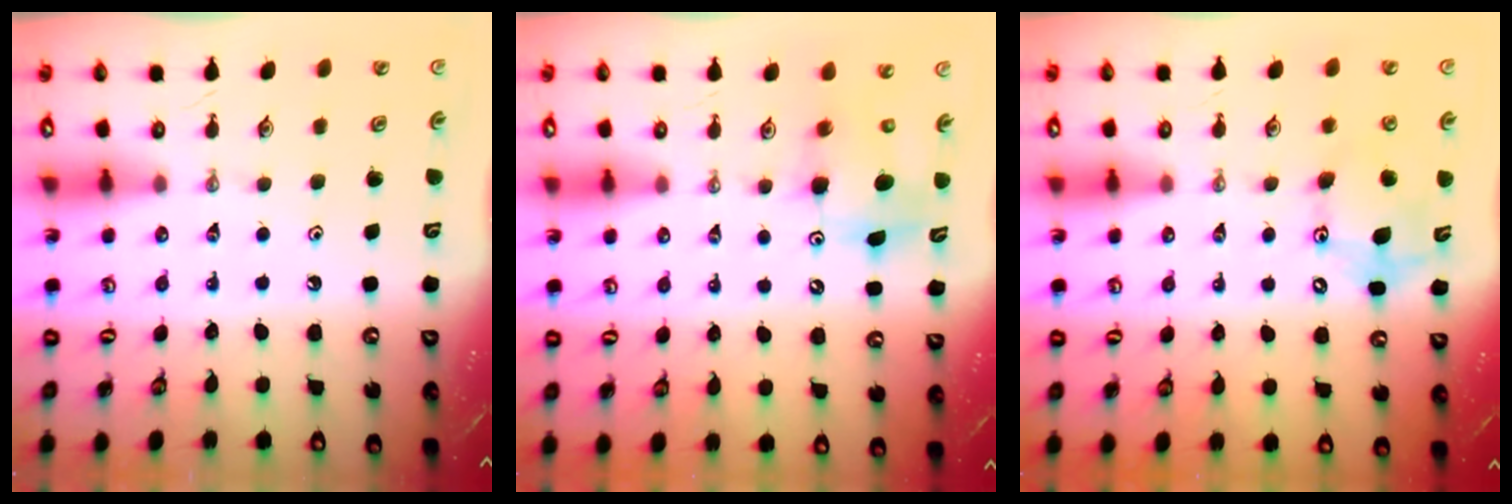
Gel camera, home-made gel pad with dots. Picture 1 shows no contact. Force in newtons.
{"total": 8.0, "press": 7.8, "slide": 1.6}
{"total": 12.0, "press": 11.6, "slide": 2.9}